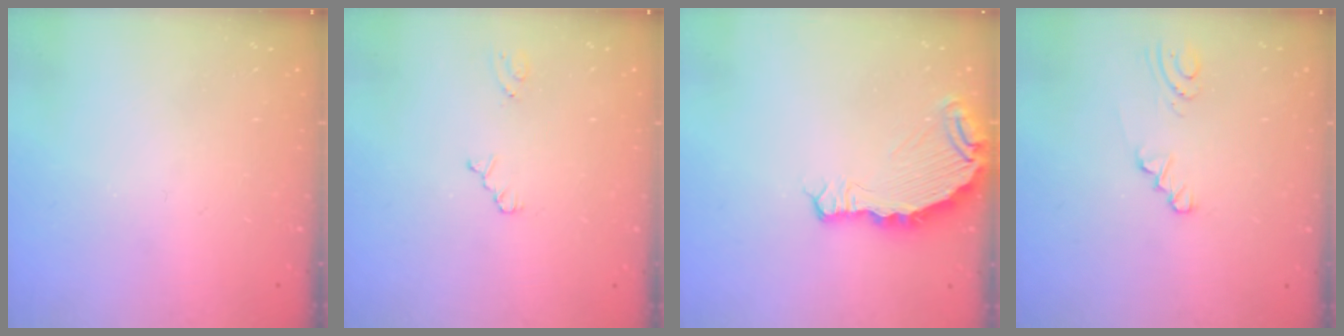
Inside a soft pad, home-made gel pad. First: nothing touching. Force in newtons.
{"total": 2.3, "press": 2.3, "slide": 0.4}
{"total": 8.7, "press": 7.0, "slide": 5.2}
{"total": 1.0, "press": 1.0, "slide": 0.1}